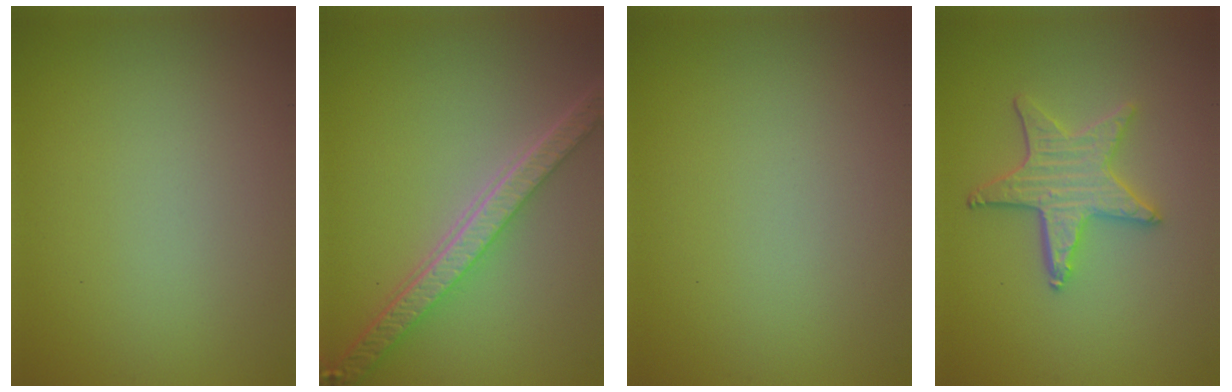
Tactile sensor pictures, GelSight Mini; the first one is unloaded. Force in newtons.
{"total": 5.7, "press": 4.2, "slide": 3.9}
{"total": 0.0}
{"total": 4.2, "press": 3.7, "slide": 2.1}